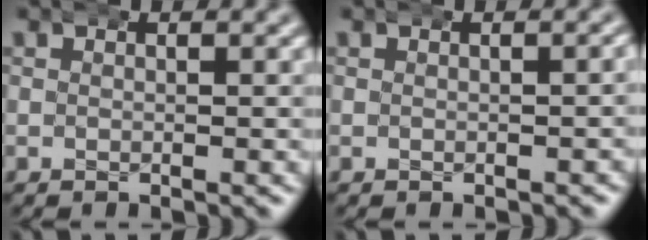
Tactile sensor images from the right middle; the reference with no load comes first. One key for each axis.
{"total": 1.0, "fx": -0.1, "fy": 0.5, "fz": 0.8, "tx": -0.005, "ty": 0.009, "tz": -0.005}